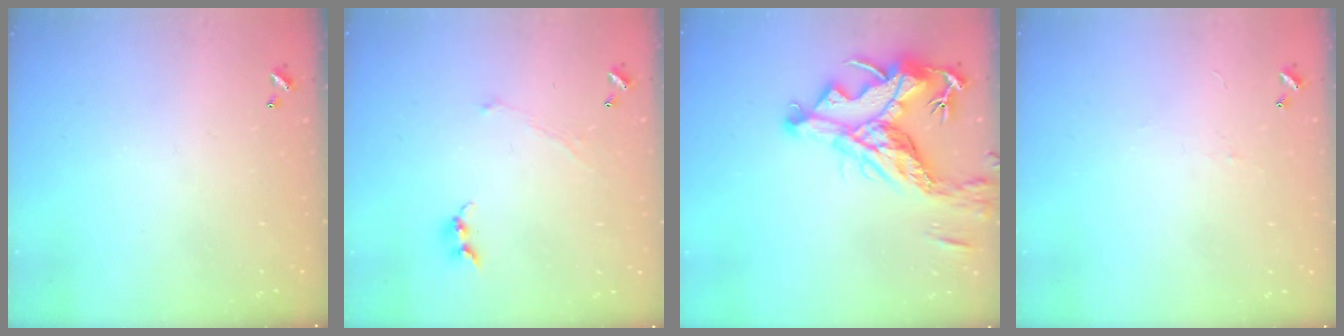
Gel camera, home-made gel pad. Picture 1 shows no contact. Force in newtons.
{"total": 0.8, "press": 0.7, "slide": 0.5}
{"total": 15.6, "press": 15.4, "slide": 2.6}
{"total": 2.3, "press": 2.3, "slide": 0.3}